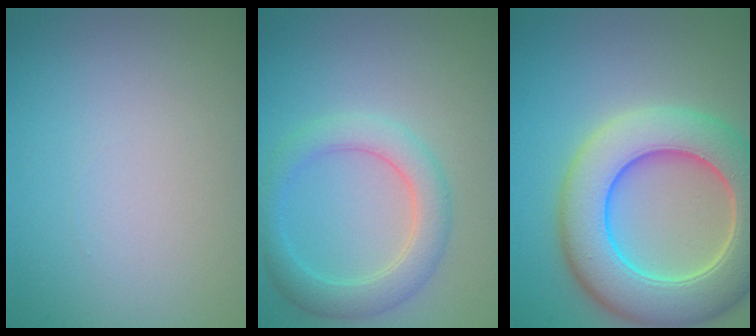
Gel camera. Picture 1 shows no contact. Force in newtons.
{"total": 3.8, "press": 3.7, "slide": 0.4}
{"total": 10.2, "press": 10.2, "slide": 0.7}